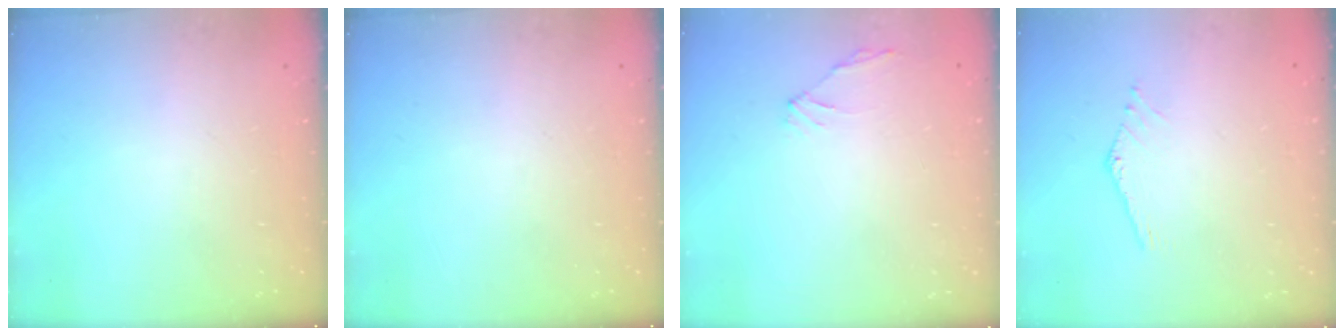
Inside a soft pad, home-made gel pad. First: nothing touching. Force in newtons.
{"total": 0.0}
{"total": 0.7, "press": 0.3, "slide": 0.6}
{"total": 1.5, "press": 1.5, "slide": 0.0}